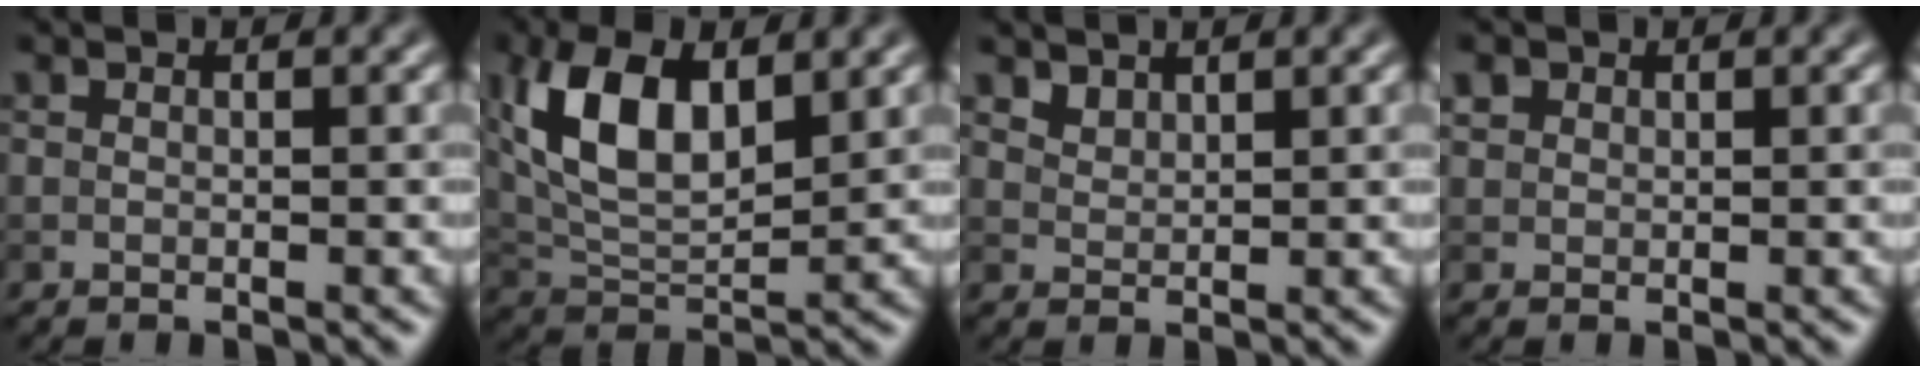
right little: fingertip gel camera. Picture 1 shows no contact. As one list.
[{"total": 8.5, "force": [2.8, 4.2, 6.8], "torque": [-0.143, 0.007, 0.049]}, {"total": 1.0, "force": [1.0, 0.1, 0.0], "torque": [-0.006, -0.006, 0.031]}, {"total": 1.1, "force": [0.6, 0.9, 0.2], "torque": [-0.002, 0.002, 0.010]}]